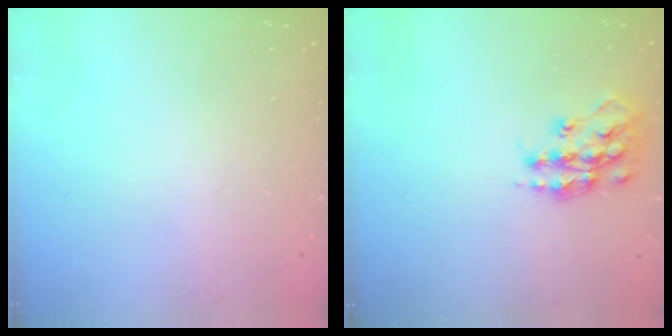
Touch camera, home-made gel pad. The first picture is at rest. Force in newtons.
{"total": 14.6, "press": 14.6, "slide": 0.8}